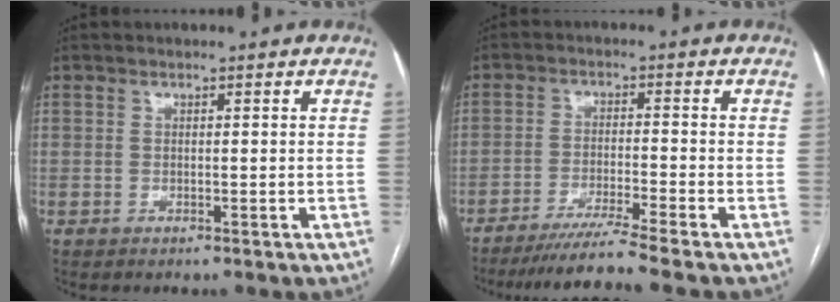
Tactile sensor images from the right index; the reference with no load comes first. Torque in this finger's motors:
{"motor_torque": [1.15, -1.00, 0.25, 0.08]}